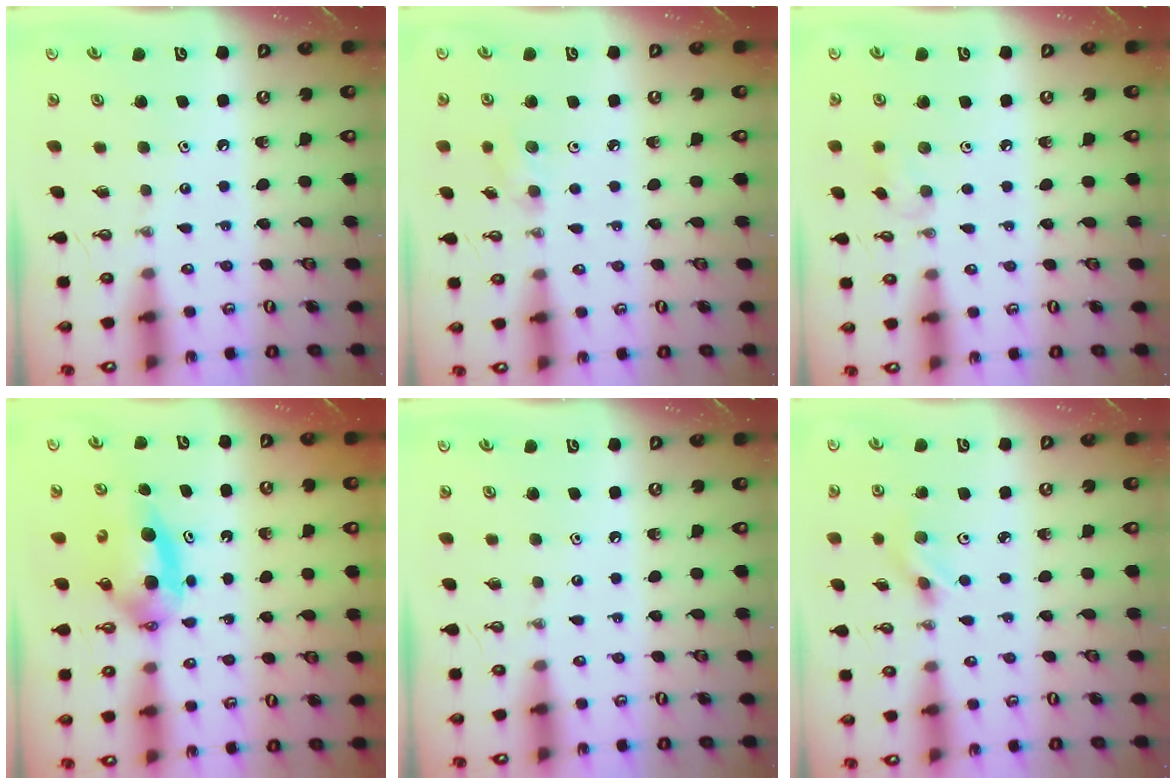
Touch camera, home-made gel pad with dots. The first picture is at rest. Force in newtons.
{"total": 6.1, "press": 5.8, "slide": 2.0}
{"total": 5.3, "press": 5.2, "slide": 0.9}
{"total": 6.3, "press": 5.8, "slide": 2.3}
{"total": 0.0}
{"total": 2.2, "press": 2.1, "slide": 0.6}